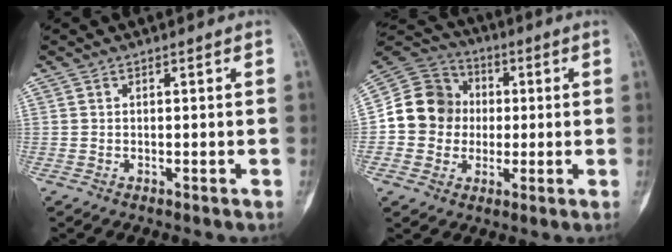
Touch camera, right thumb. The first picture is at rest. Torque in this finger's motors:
{"motor_torque": [1.39, 1.38, 0.27, -0.24, 0.06]}